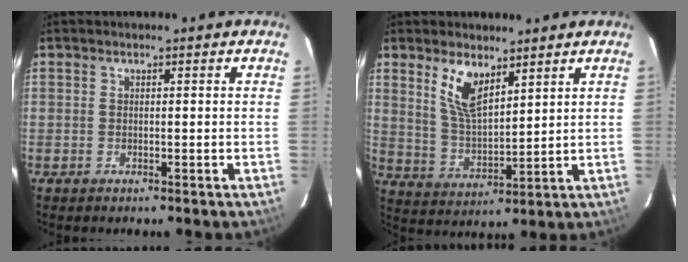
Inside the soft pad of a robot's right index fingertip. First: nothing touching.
{"total": 8.2, "force": [5.0, 3.3, 5.6], "torque": [-0.107, -0.002, 0.105]}